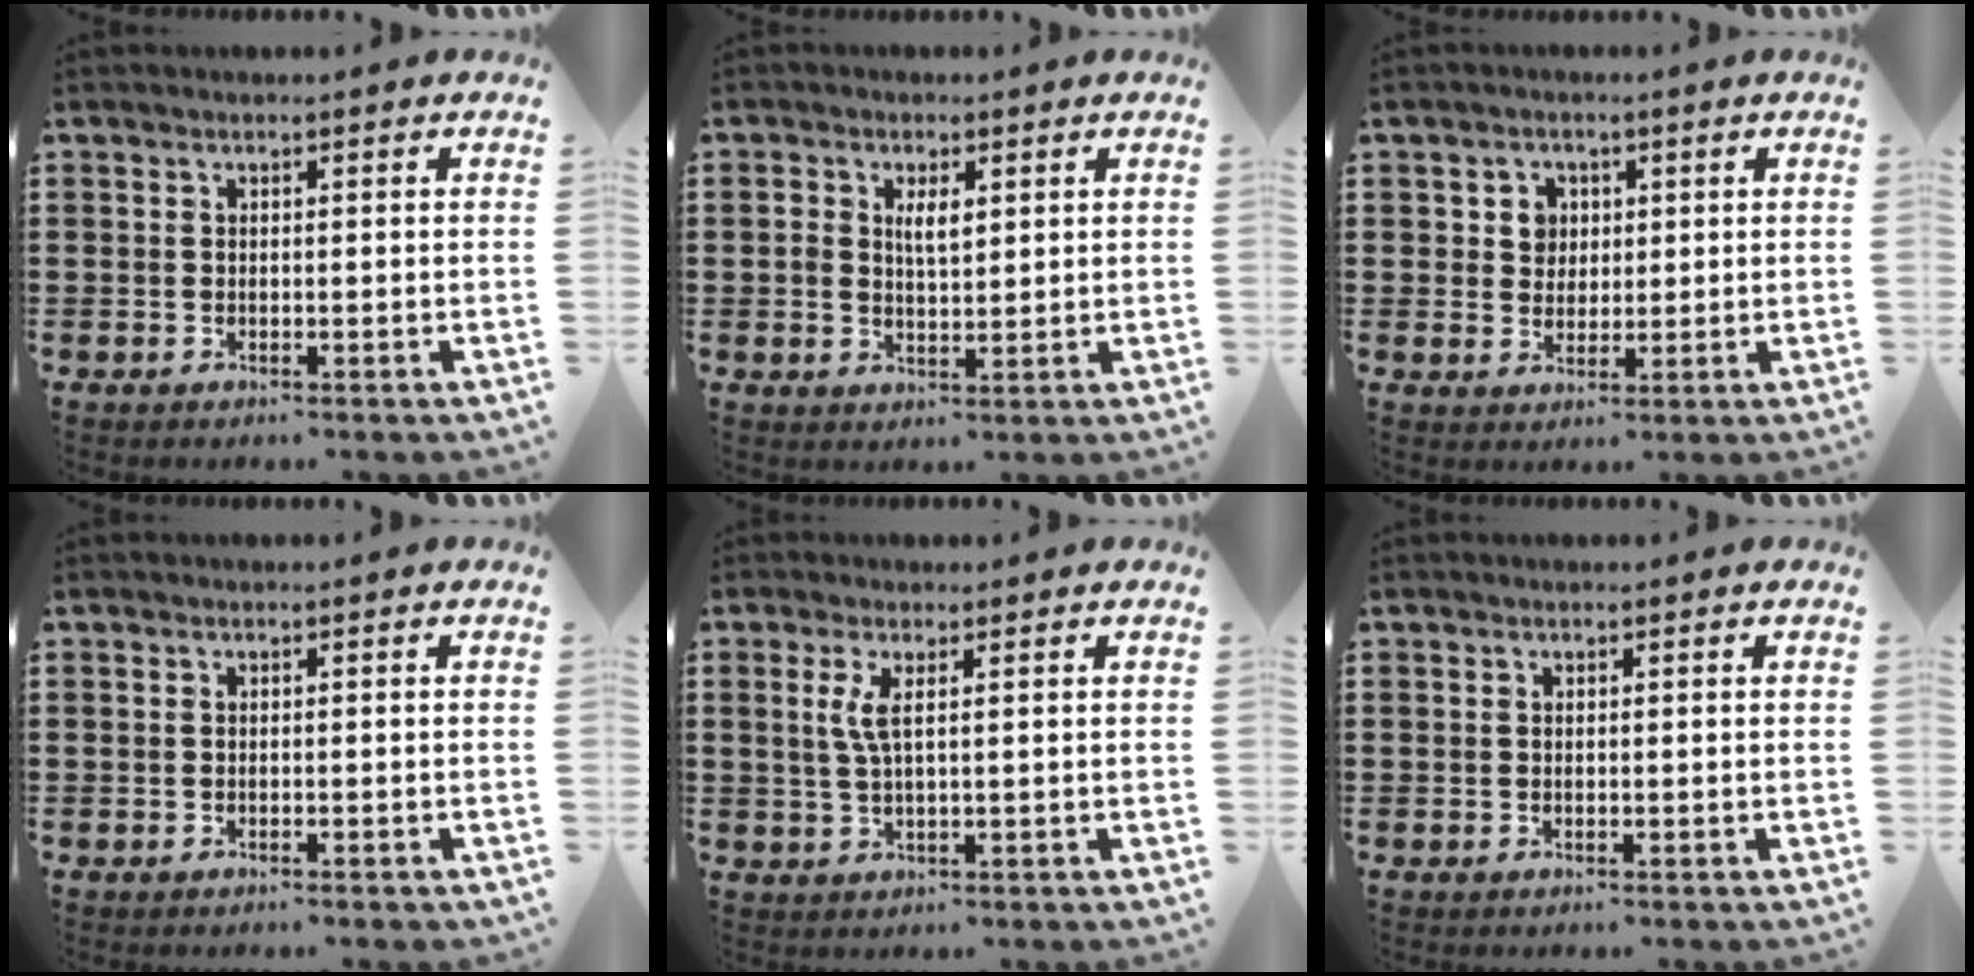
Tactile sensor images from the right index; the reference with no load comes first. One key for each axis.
{"total": 3.2, "fx": 0.9, "fy": 1.5, "fz": 2.7, "tx": -0.056, "ty": 0.007, "tz": 0.015}
{"total": 3.4, "fx": 1.0, "fy": 3.2, "fz": 1.0, "tx": -0.034, "ty": 0.011, "tz": 0.015}
{"total": 0.0}
{"total": 3.0, "fx": 0.7, "fy": 0.2, "fz": 2.9, "tx": -0.069, "ty": -0.006, "tz": 0.009}
{"total": 0.0}